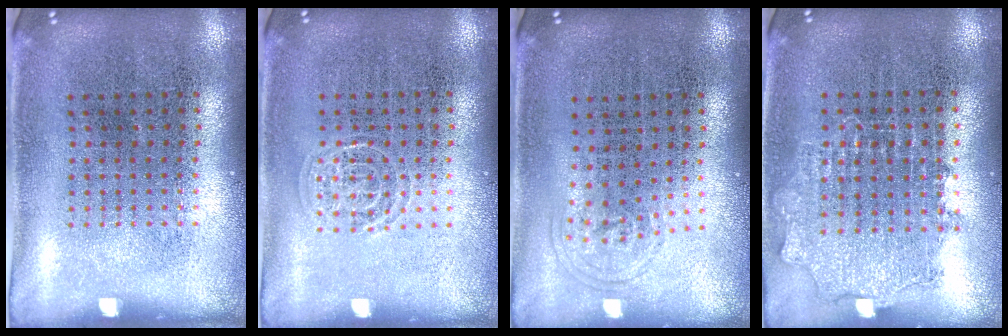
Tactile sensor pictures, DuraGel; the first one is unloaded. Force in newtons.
{"total": 1.3, "press": 1.3, "slide": 0.2}
{"total": 0.8, "press": 0.6, "slide": 0.5}
{"total": 0.9, "press": 0.8, "slide": 0.2}